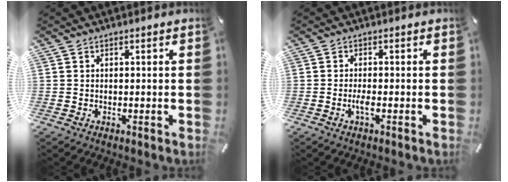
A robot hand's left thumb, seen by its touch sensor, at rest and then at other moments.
{"total": 2.1, "force": [-0.7, 0.4, 2.0], "torque": [-0.042, -0.001, -0.013]}